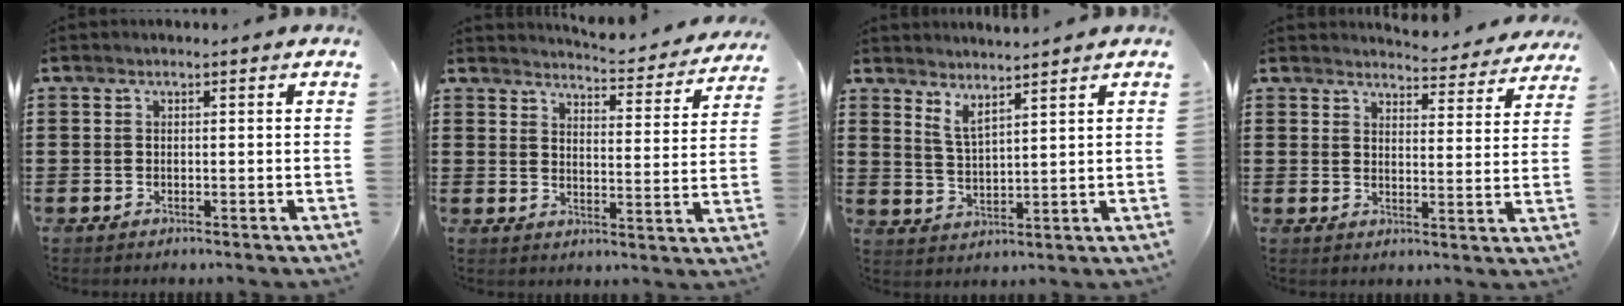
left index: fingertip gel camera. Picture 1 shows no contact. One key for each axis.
{"total": 4.4, "fx": 4.3, "fy": -0.2, "fz": 0.8, "tx": -0.021, "ty": -0.039, "tz": 0.069}
{"total": 3.4, "fx": 3.2, "fy": 0.1, "fz": 1.3, "tx": -0.034, "ty": -0.012, "tz": 0.057}
{"total": 4.3, "fx": 4.3, "fy": 0.1, "fz": 0.5, "tx": -0.013, "ty": -0.034, "tz": 0.072}